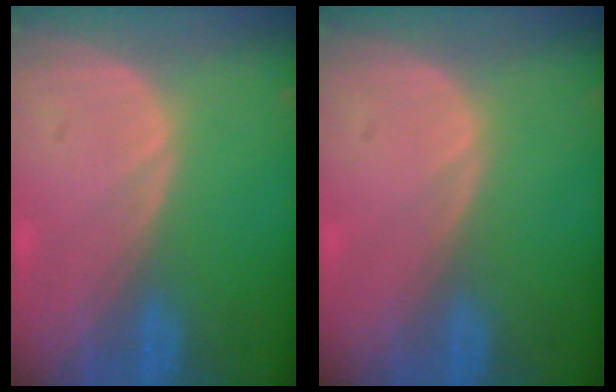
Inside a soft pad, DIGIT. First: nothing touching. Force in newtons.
{"total": 0.0}